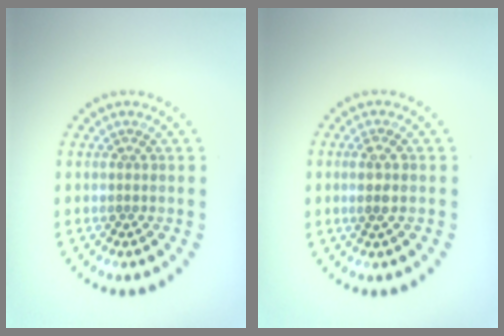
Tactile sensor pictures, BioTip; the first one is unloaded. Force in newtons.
{"total": 1.2, "press": 1.0, "slide": 0.6}